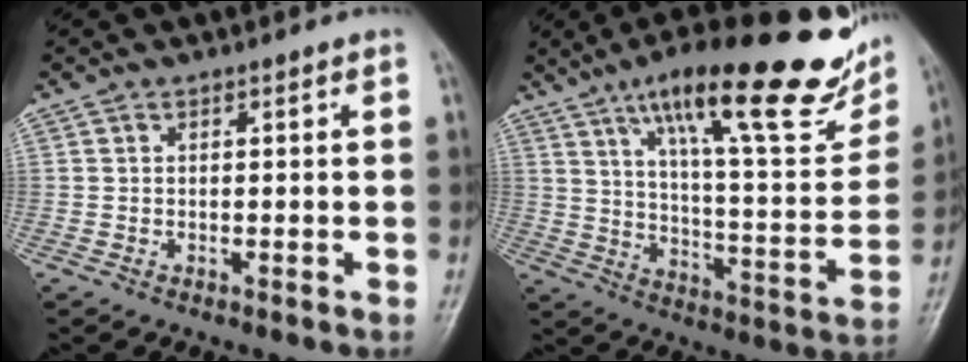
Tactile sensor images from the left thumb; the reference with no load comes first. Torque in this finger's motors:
{"motor_torque": [0.39, 0.20, 1.47, -1.30, 0.40]}